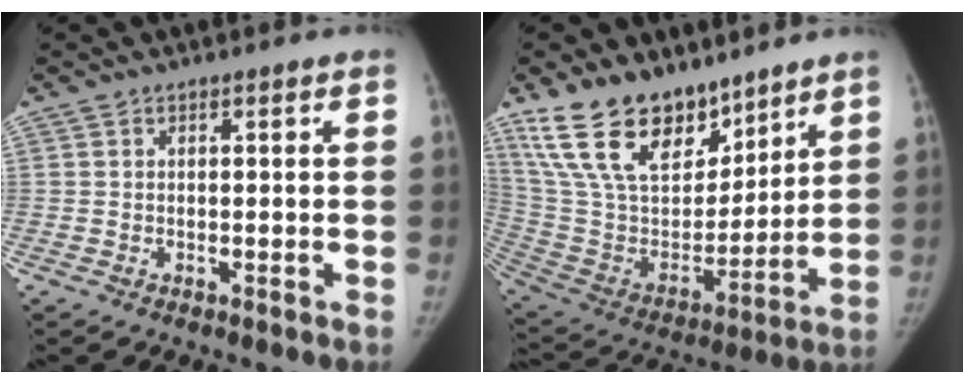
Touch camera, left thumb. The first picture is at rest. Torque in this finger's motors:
{"motor_torque": [2.57, 0.82, 1.16, -1.61, 0.53]}